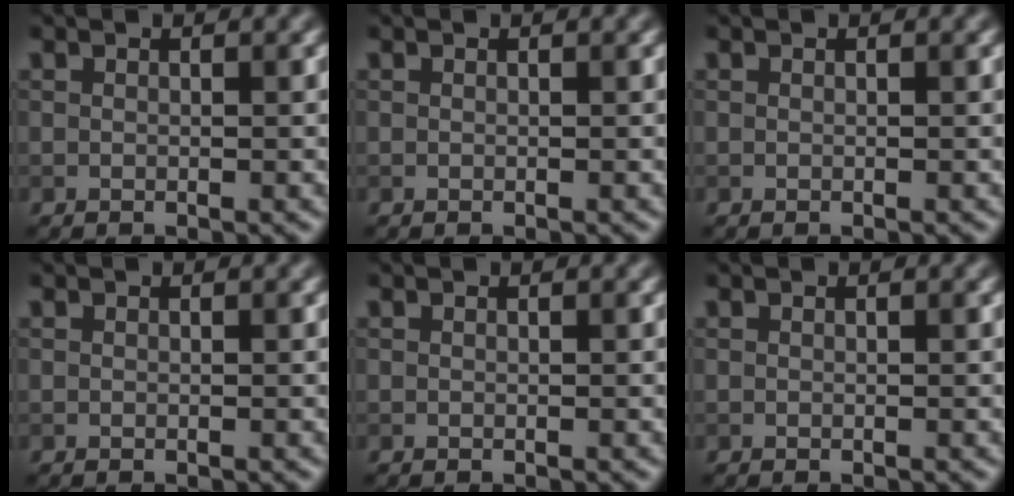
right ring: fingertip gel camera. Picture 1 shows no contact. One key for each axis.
{"total": 0.0}
{"total": 0.0}
{"total": 0.0}
{"total": 0.0}
{"total": 0.0}